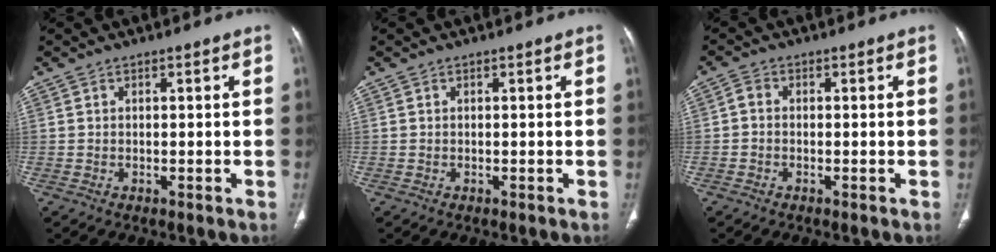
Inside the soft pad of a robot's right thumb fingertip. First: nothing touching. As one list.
[{"total": 0.0}, {"total": 1.6, "force": [-0.3, 1.2, 1.1], "torque": [-0.020, 0.005, -0.012]}]